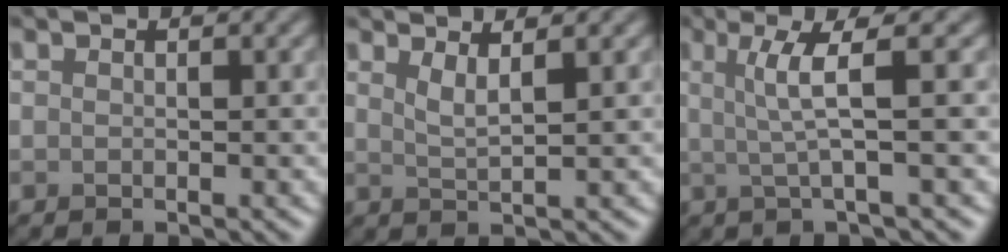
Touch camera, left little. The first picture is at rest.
{"total": 2.0, "force": [1.2, 0.5, 1.4], "torque": [-0.022, -0.003, 0.021]}
{"total": 3.9, "force": [0.6, 0.5, 3.8], "torque": [-0.071, 0.002, 0.013]}